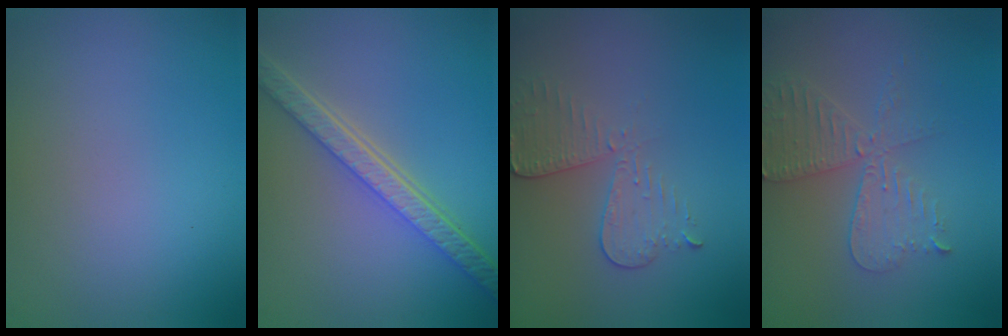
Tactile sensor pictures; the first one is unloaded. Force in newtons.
{"total": 5.6, "press": 4.4, "slide": 3.5}
{"total": 3.0, "press": 2.7, "slide": 1.2}
{"total": 4.2, "press": 3.7, "slide": 2.1}